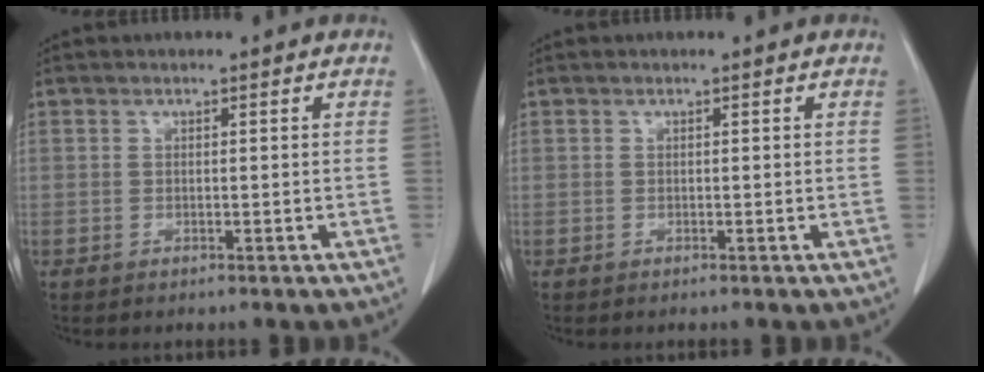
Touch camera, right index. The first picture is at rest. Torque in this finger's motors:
{"motor_torque": [0.13, -0.08, 0.09, 0.01]}